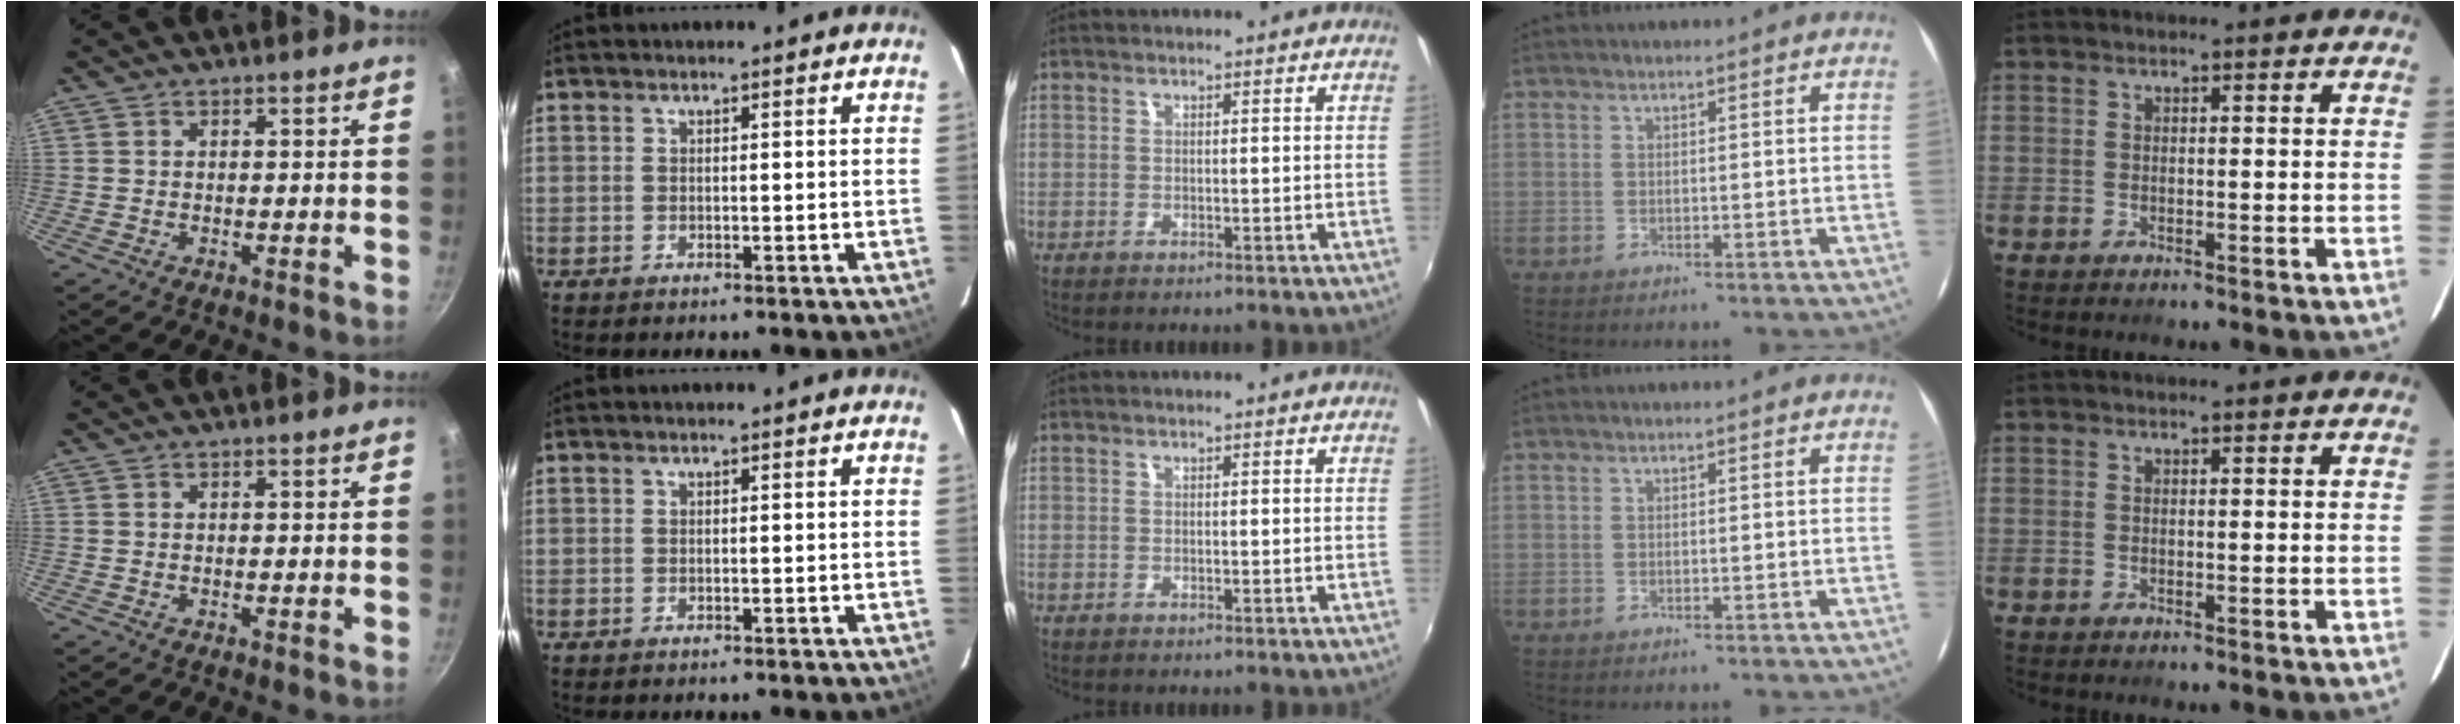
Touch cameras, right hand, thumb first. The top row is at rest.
{}